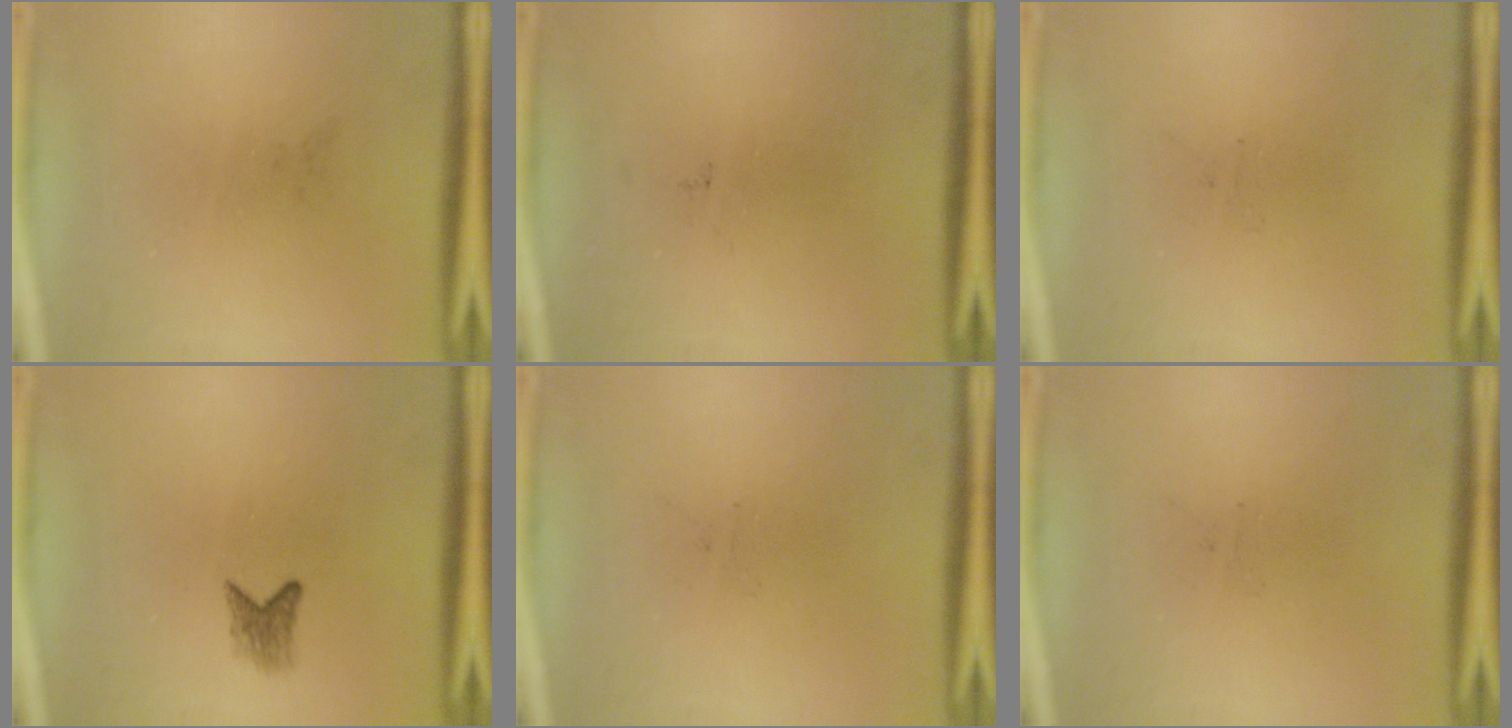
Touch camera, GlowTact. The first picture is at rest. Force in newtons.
{"total": 0.0}
{"total": 0.0}
{"total": 1.8}
{"total": 0.0}
{"total": 0.0}